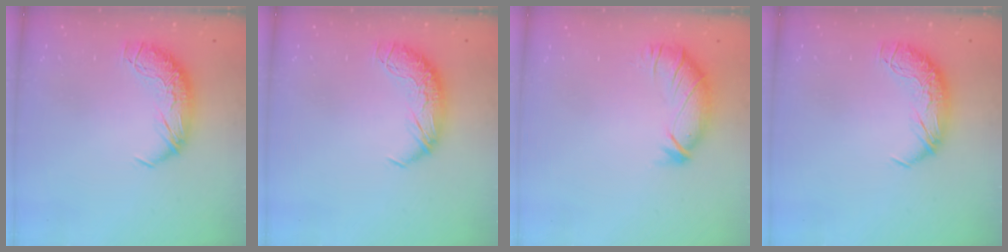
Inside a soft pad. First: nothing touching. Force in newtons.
{"total": 0.0}
{"total": 3.0, "press": 2.5, "slide": 1.6}
{"total": 0.0}